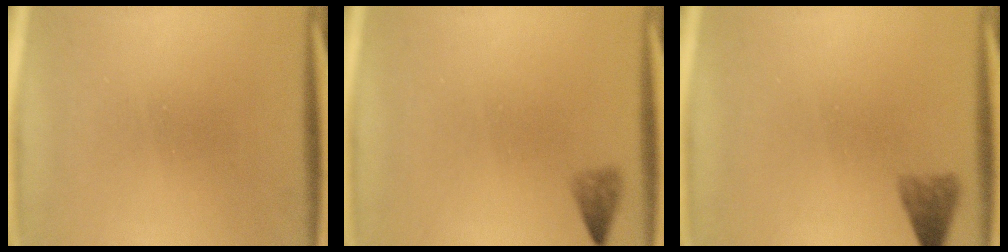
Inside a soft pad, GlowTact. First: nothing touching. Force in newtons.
{"total": 2.1}
{"total": 2.9}